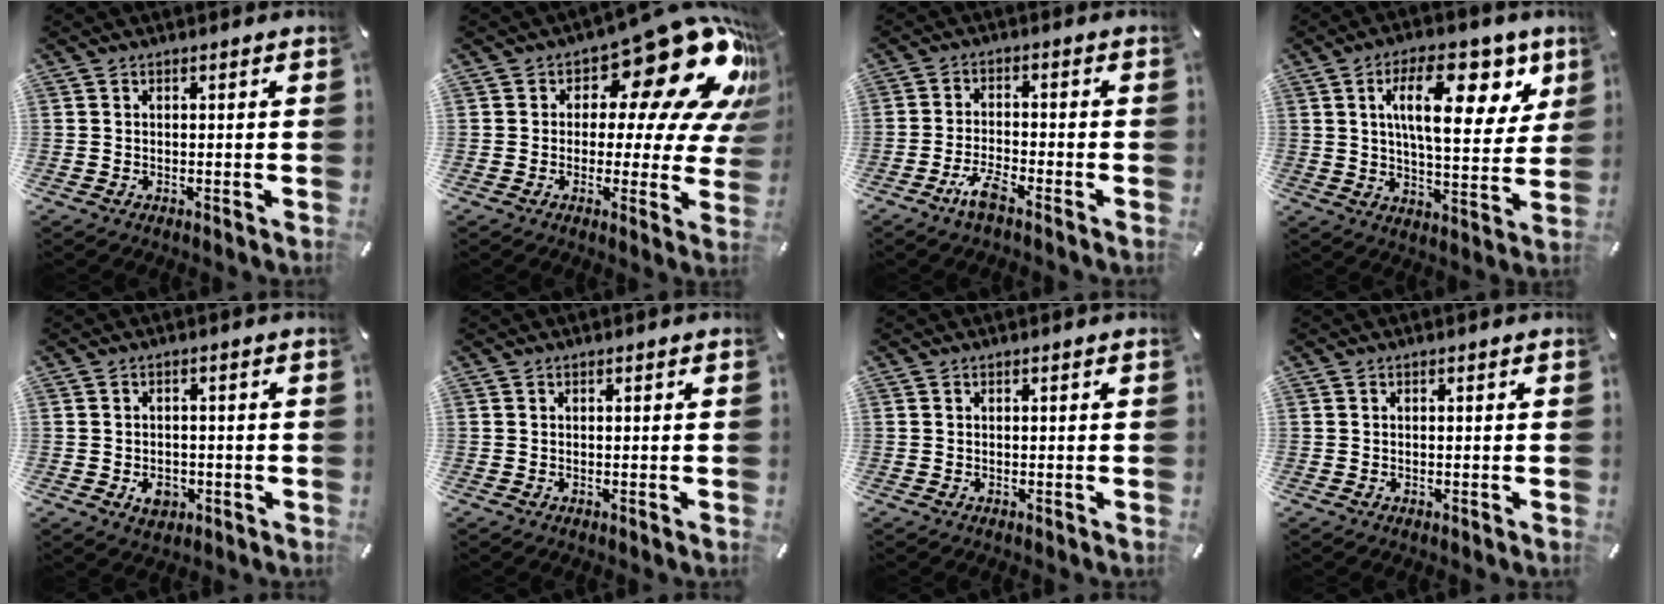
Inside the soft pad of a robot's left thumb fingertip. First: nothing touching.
{"total": 20.0, "force": [11.1, 8.6, 14.2], "torque": [-0.182, -0.089, 0.176]}
{"total": 5.6, "force": [-3.9, 1.3, 3.7], "torque": [-0.085, 0.007, -0.074]}
{"total": 19.4, "force": [8.0, 8.6, 15.4], "torque": [-0.236, -0.014, 0.125]}
{"total": 5.0, "force": [-1.6, 3.8, 2.7], "torque": [-0.042, 0.003, -0.026]}
{"total": 0.0}
{"total": 0.0}
{"total": 0.0}